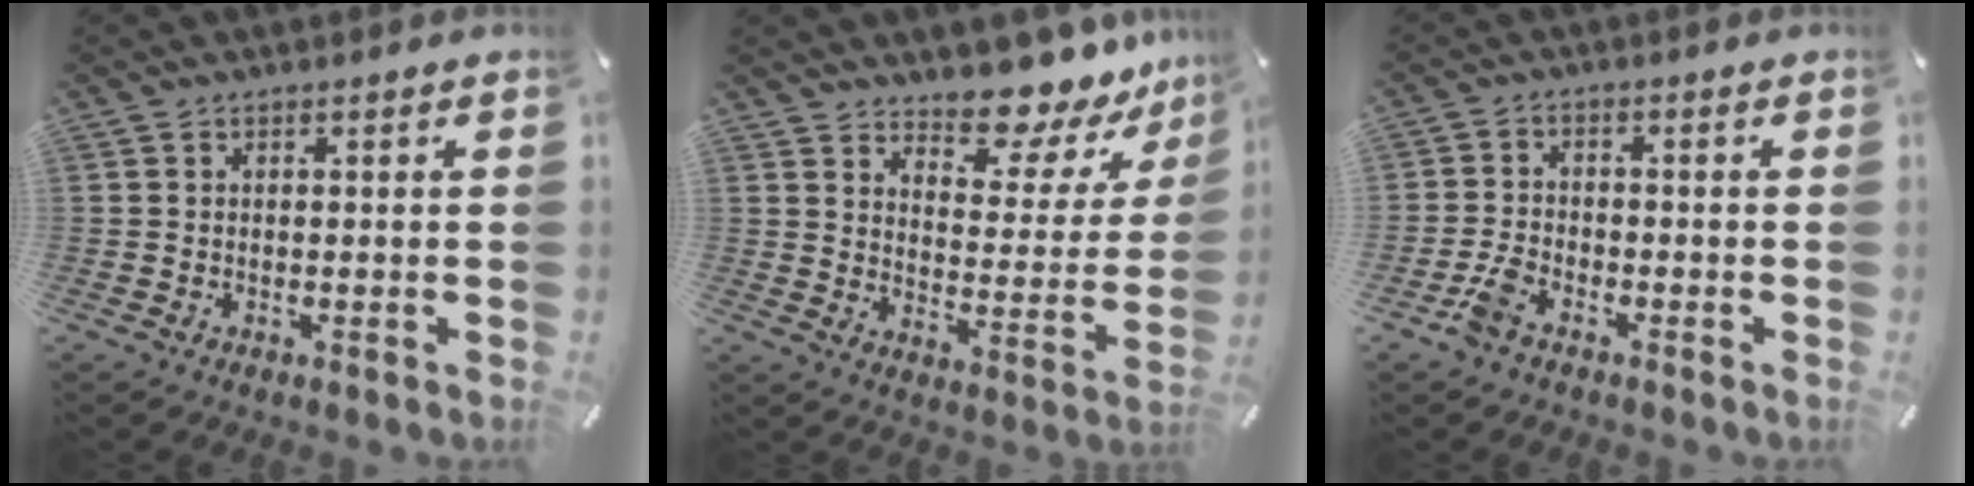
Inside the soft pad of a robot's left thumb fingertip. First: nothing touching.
{"total": 11.7, "force": [10.6, 4.0, 3.1], "torque": [-0.041, -0.104, 0.180]}
{"total": 4.5, "force": [-3.0, 2.7, 2.0], "torque": [-0.048, 0.013, -0.059]}